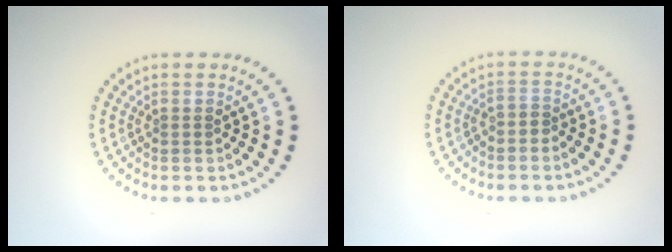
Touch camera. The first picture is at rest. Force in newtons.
{"total": 0.6, "press": 0.4, "slide": 0.5}